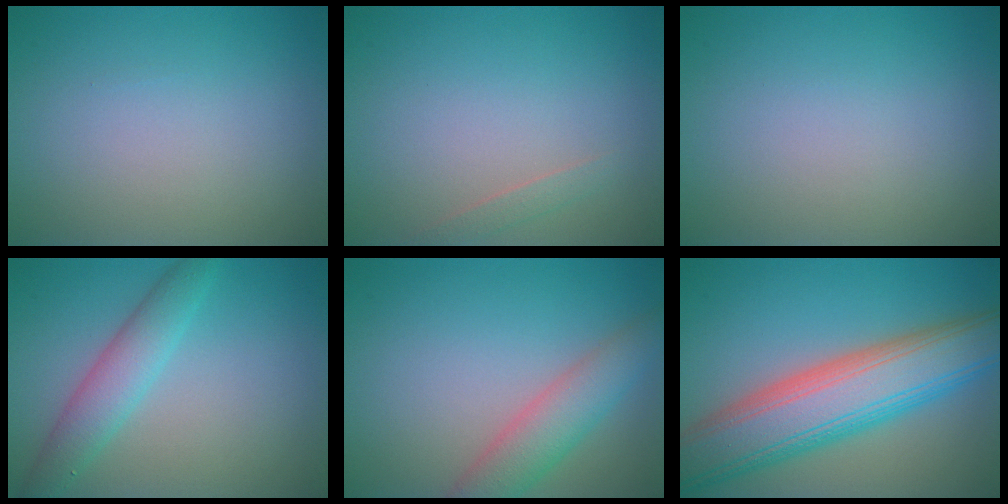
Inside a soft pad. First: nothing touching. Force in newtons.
{"total": 0.9, "press": 0.9, "slide": 0.0}
{"total": 0.0}
{"total": 3.6, "press": 3.6, "slide": 0.0}
{"total": 4.1, "press": 4.1, "slide": 0.3}
{"total": 10.6, "press": 10.6, "slide": 0.5}